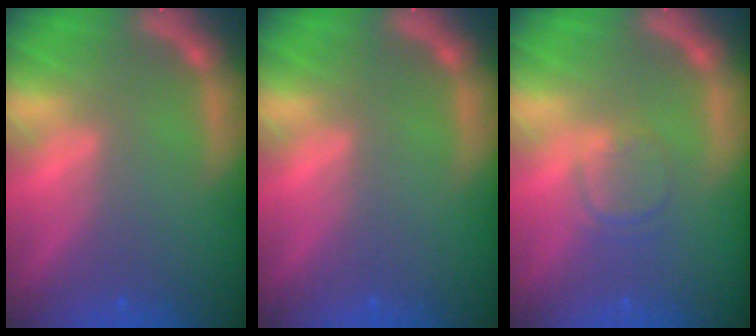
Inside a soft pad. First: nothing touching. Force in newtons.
{"total": 0.0}
{"total": 2.4}